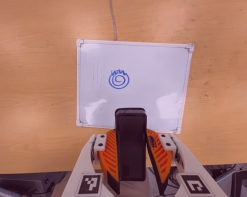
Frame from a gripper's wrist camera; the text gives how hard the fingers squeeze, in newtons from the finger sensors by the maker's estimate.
{"total": 6.6, "left": 5.1, "right": 8.1}